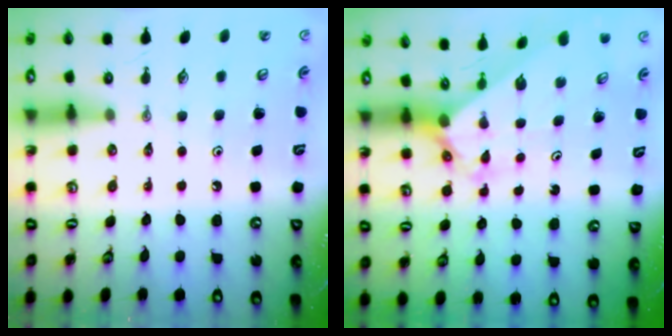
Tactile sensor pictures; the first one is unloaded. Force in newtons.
{"total": 2.4, "press": 2.4, "slide": 0.2}